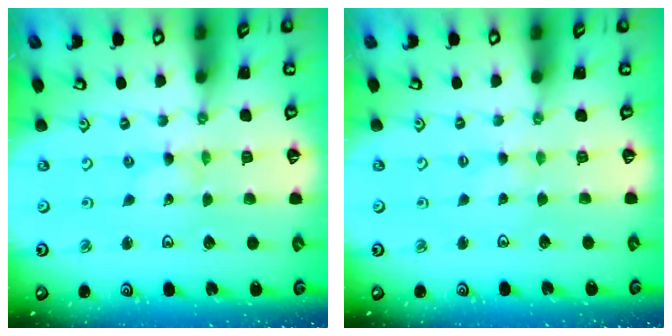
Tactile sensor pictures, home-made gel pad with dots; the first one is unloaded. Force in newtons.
{"total": 0.0}